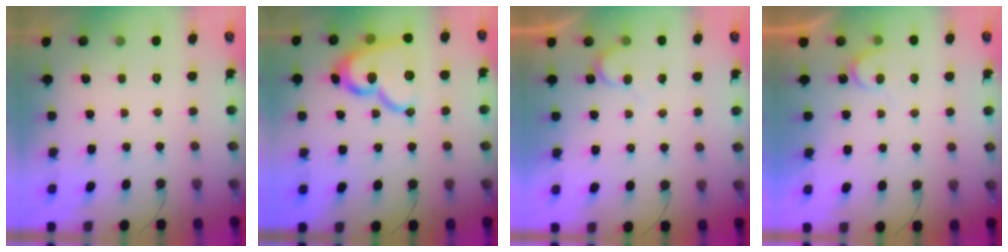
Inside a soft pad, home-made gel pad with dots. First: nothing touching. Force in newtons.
{"total": 17.0, "press": 17.0, "slide": 1.4}
{"total": 4.1, "press": 4.1, "slide": 0.4}
{"total": 6.5, "press": 6.5, "slide": 0.5}